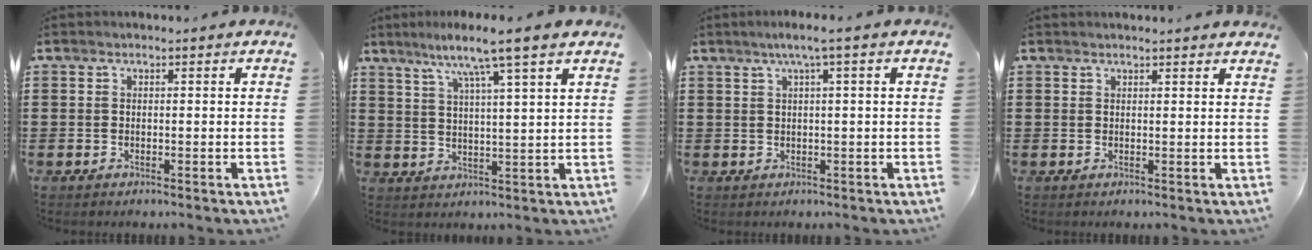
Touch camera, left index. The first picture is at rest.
{"total": 6.9, "force": [5.2, -1.1, 4.4], "torque": [-0.103, -0.023, 0.082]}
{"total": 2.4, "force": [0.8, -0.3, 2.2], "torque": [-0.041, -0.003, 0.013]}
{"total": 1.3, "force": [1.2, -0.1, 0.3], "torque": [-0.007, -0.001, 0.024]}